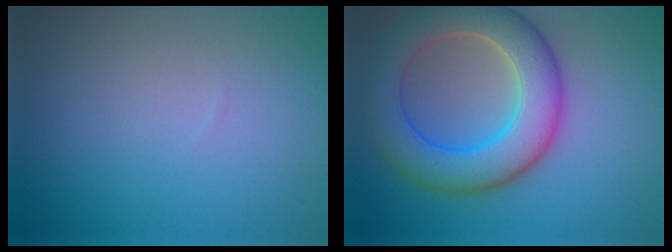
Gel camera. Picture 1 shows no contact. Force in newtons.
{"total": 8.3, "press": 8.3, "slide": 0.4}